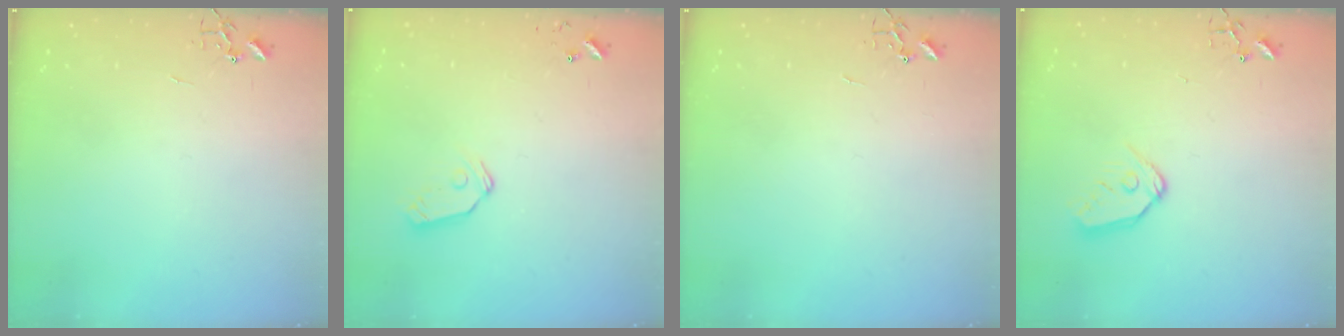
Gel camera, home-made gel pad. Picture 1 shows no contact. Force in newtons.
{"total": 7.2, "press": 7.2, "slide": 0.3}
{"total": 0.0}
{"total": 10.0, "press": 9.9, "slide": 1.1}